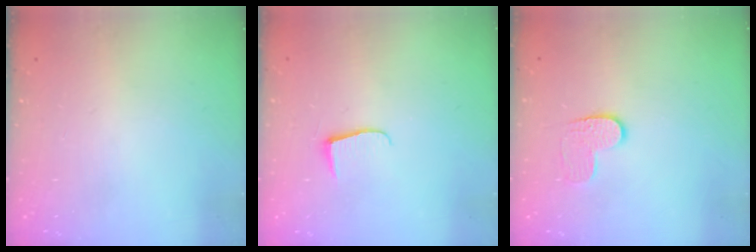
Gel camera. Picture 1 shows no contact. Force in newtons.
{"total": 5.1, "press": 5.0, "slide": 0.6}
{"total": 5.7, "press": 5.7, "slide": 0.3}